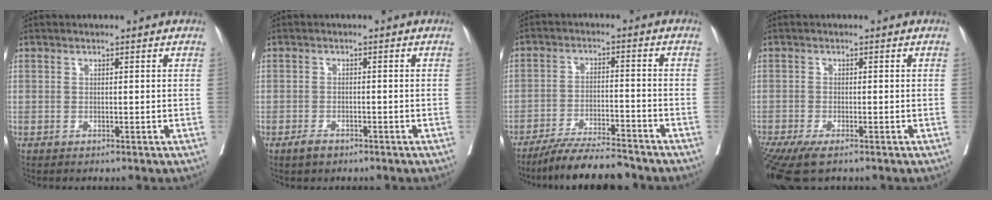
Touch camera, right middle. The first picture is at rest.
{"total": 2.0, "force": [-1.5, 0.9, 1.0], "torque": [-0.020, 0.001, -0.022]}
{"total": 10.6, "force": [-9.6, 0.7, 4.2], "torque": [-0.062, -0.011, -0.160]}
{"total": 7.4, "force": [-5.3, 1.7, 4.8], "torque": [-0.084, -0.020, -0.093]}